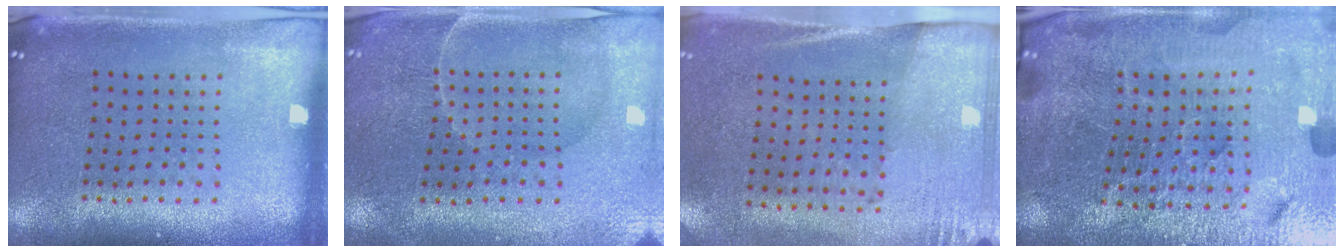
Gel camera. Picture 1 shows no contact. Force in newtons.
{"total": 0.6, "press": 0.5, "slide": 0.4}
{"total": 2.7, "press": 2.4, "slide": 1.3}
{"total": 5.9, "press": 5.3, "slide": 2.4}